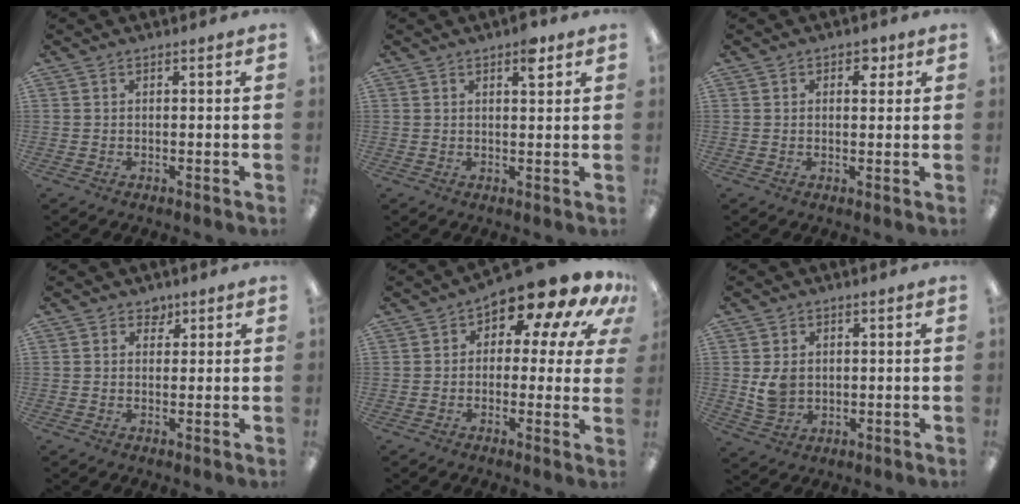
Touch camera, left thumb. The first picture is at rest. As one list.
[{"total": 4.1, "force": [2.6, 1.5, 2.8], "torque": [-0.030, -0.009, 0.038]}, {"total": 3.0, "force": [1.4, 2.0, 1.8], "torque": [-0.013, -0.003, 0.019]}, {"total": 2.2, "force": [1.3, 1.6, 0.7], "torque": [0.001, -0.003, 0.019]}, {"total": 12.9, "force": [8.7, 4.9, 8.2], "torque": [-0.122, -0.066, 0.144]}, {"total": 5.5, "force": [0.6, 4.6, 3.0], "torque": [-0.042, 0.005, 0.014]}]